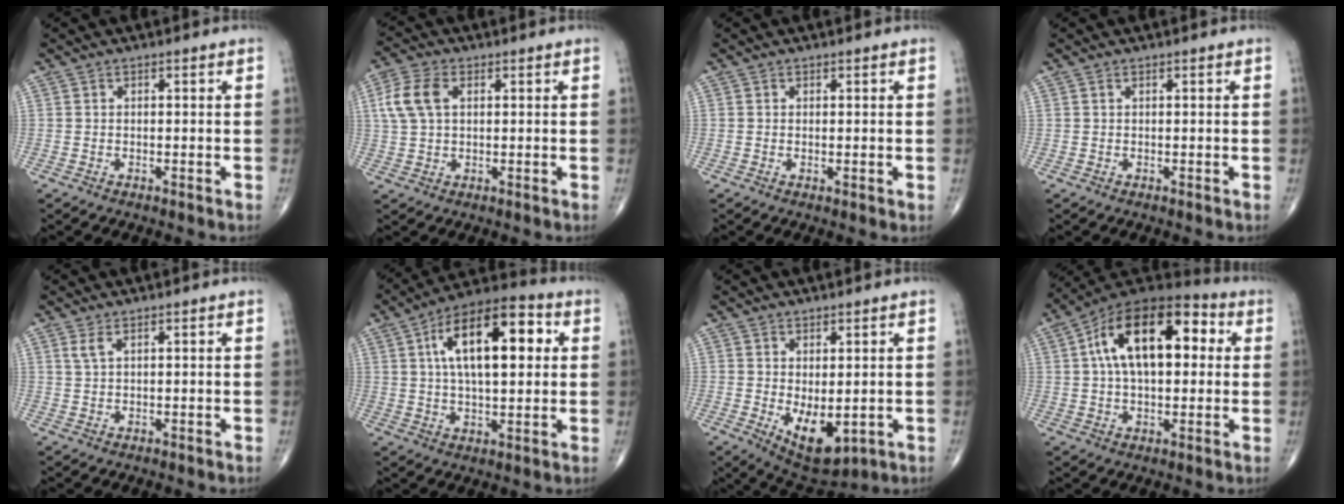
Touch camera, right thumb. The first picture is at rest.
{"total": 7.3, "force": [1.8, 4.5, 5.5], "torque": [-0.125, 0.012, 0.036]}
{"total": 0.8, "force": [0.1, 0.2, 0.7], "torque": [-0.012, -0.003, 0.001]}
{"total": 0.0}
{"total": 1.7, "force": [1.0, 0.5, 1.3], "torque": [-0.033, 0.004, 0.026]}
{"total": 18.3, "force": [4.4, 8.2, 15.7], "torque": [-0.233, 0.017, 0.062]}
{"total": 8.6, "force": [-1.1, 4.3, 7.3], "torque": [-0.099, -0.012, 0.002]}
{"total": 20.0, "force": [4.0, 10.6, 16.4], "torque": [-0.249, 0.031, 0.051]}